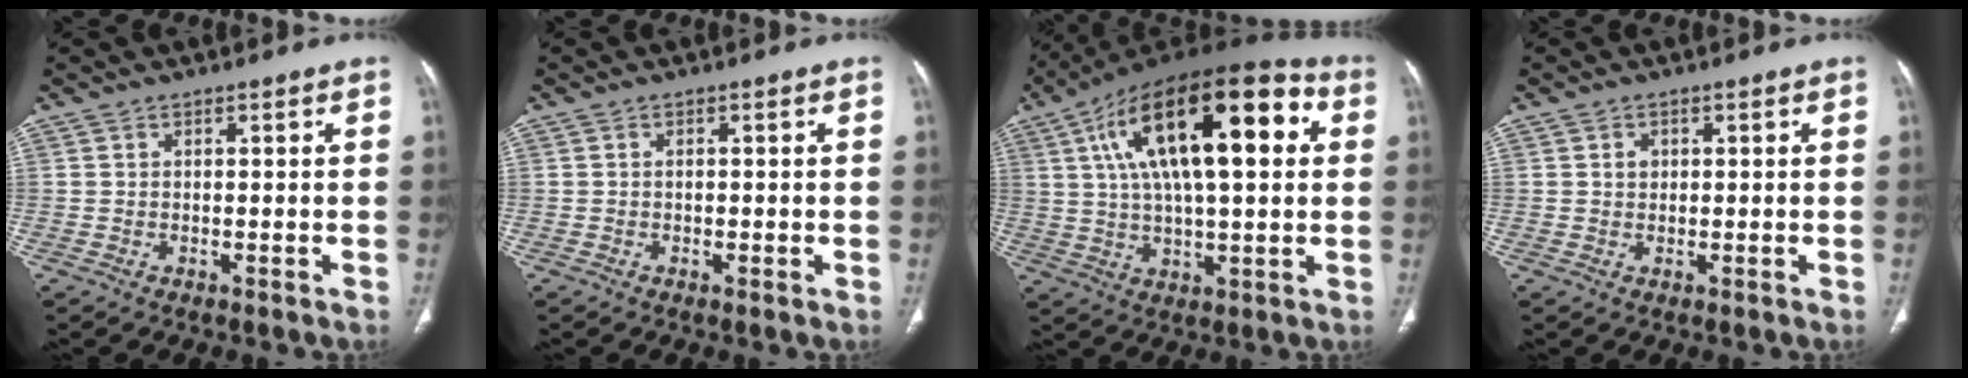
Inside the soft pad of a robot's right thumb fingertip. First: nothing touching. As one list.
[{"total": 0.8, "force": [-0.1, 0.5, 0.6], "torque": [-0.011, -0.001, -0.001]}, {"total": 26.5, "force": [7.2, 10.3, 23.3], "torque": [-0.378, 0.025, 0.106]}, {"total": 1.4, "force": [0.4, 1.2, 0.7], "torque": [-0.005, 0.001, 0.007]}]